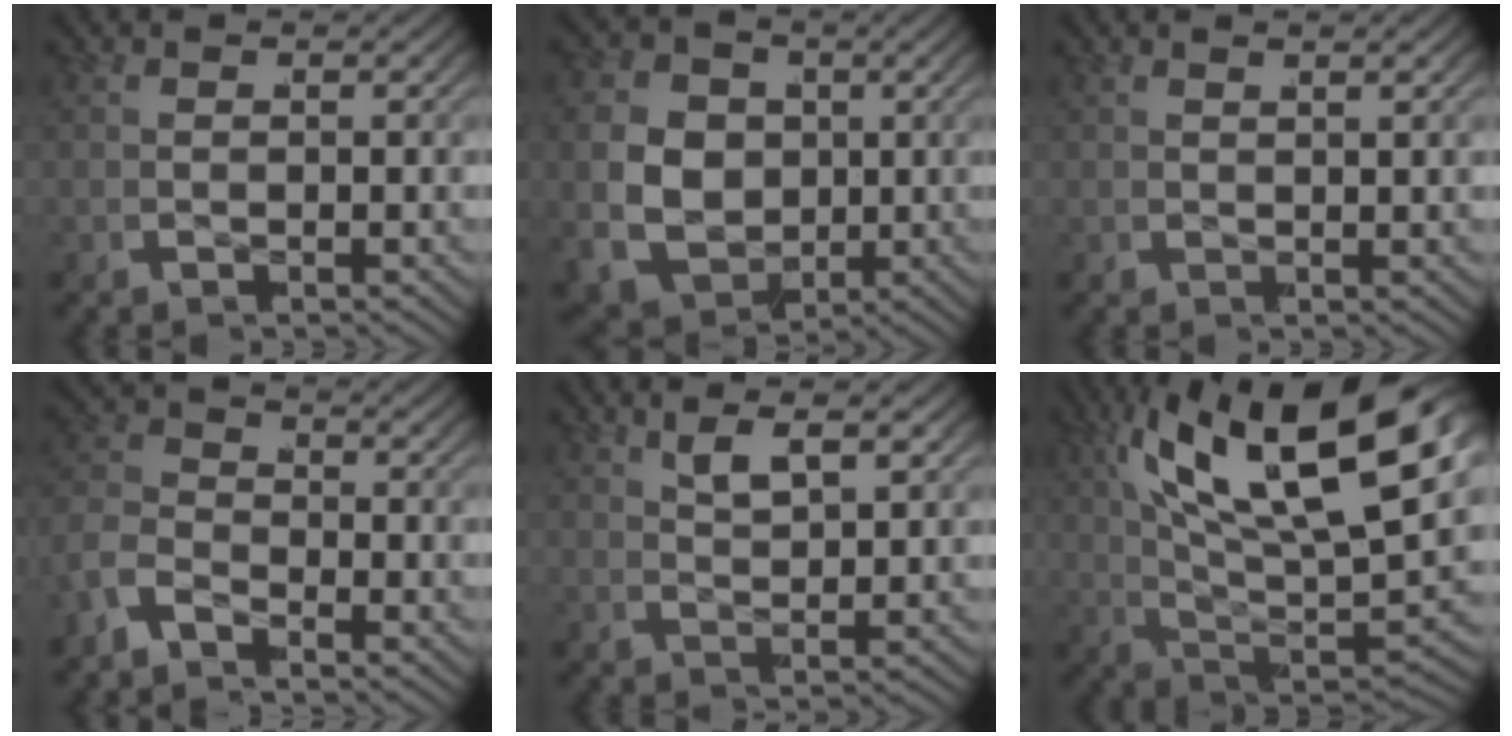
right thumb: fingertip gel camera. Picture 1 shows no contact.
{"total": 13.8, "force": [-0.6, 11.5, 7.6], "torque": [-0.200, -0.055, 0.000]}
{"total": 1.3, "force": [0.7, -1.1, -0.2], "torque": [0.007, 0.011, 0.013]}
{"total": 3.2, "force": [-1.7, 2.3, 1.3], "torque": [-0.031, -0.007, -0.040]}
{"total": 2.9, "force": [2.1, -0.6, 1.8], "torque": [-0.018, 0.018, 0.039]}
{"total": 16.7, "force": [3.8, 7.9, 14.2], "torque": [-0.258, -0.019, 0.071]}